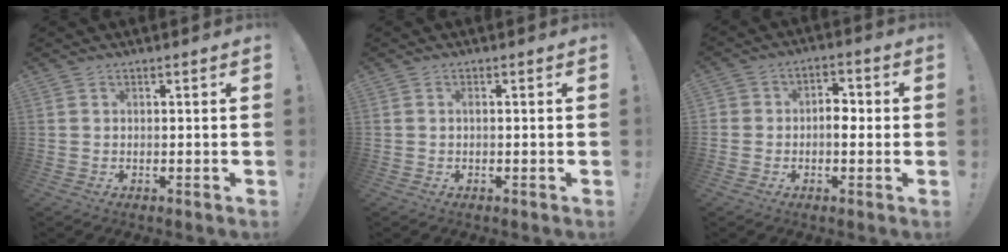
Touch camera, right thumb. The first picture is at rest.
{"total": 0.7, "force": [-0.2, 0.1, 0.6], "torque": [-0.020, 0.004, -0.002]}
{"total": 6.4, "force": [-1.4, 5.1, 3.5], "torque": [-0.048, 0.016, -0.026]}